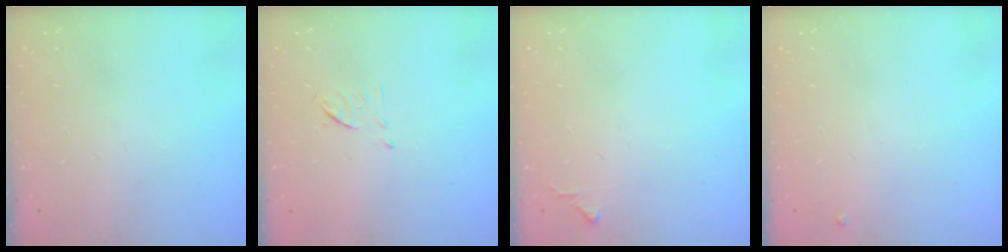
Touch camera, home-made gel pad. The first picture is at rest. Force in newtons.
{"total": 6.3, "press": 6.2, "slide": 1.0}
{"total": 4.2, "press": 4.1, "slide": 0.7}
{"total": 3.0, "press": 3.0, "slide": 0.5}